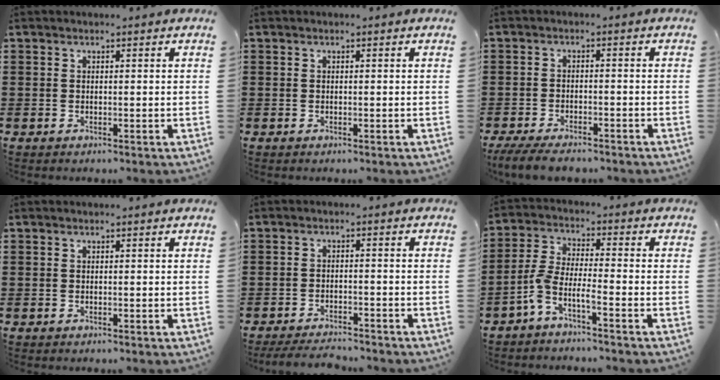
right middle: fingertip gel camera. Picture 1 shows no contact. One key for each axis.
{"total": 0.0}
{"total": 4.1, "fx": -3.7, "fy": 0.9, "fz": 1.5, "tx": -0.037, "ty": -0.003, "tz": -0.077}
{"total": 0.0}
{"total": 3.5, "fx": -3.4, "fy": 0.4, "fz": 0.6, "tx": -0.011, "ty": 0.004, "tz": -0.070}
{"total": 4.7, "fx": -3.3, "fy": 0.5, "fz": 3.3, "tx": -0.088, "ty": -0.012, "tz": -0.070}